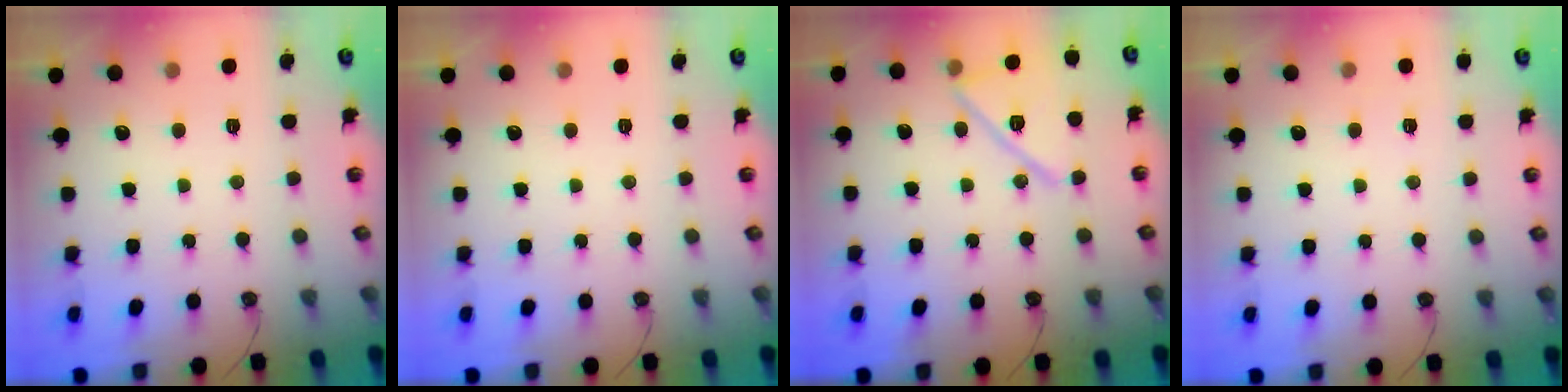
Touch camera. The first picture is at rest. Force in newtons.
{"total": 0.0}
{"total": 14.7, "press": 14.7, "slide": 0.1}
{"total": 3.5, "press": 3.5, "slide": 0.7}